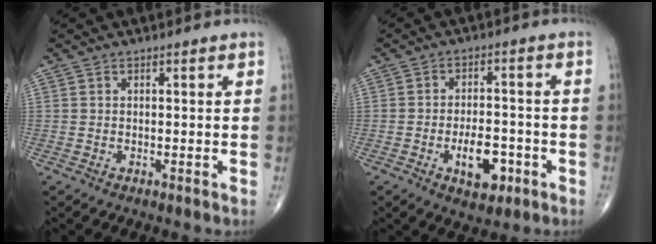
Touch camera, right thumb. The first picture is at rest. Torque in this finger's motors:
{"motor_torque": [0.97, 0.67, 0.80, -0.28, 0.20]}